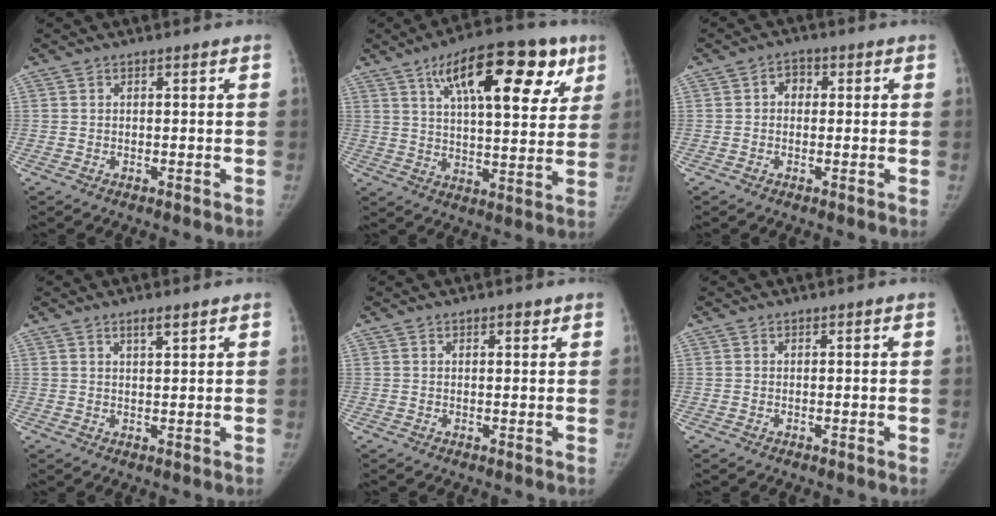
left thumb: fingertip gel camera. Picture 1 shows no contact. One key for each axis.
{"total": 21.8, "fx": 10.6, "fy": 8.7, "fz": 17.0, "tx": -0.217, "ty": -0.013, "tz": 0.160}
{"total": 2.1, "fx": 0.2, "fy": 1.9, "fz": 0.9, "tx": 0.006, "ty": 0.005, "tz": -0.003}
{"total": 2.1, "fx": 1.5, "fy": 0.5, "fz": 1.4, "tx": -0.021, "ty": -0.011, "tz": 0.028}
{"total": 1.0, "fx": 0.7, "fy": 0.4, "fz": 0.5, "tx": -0.002, "ty": -0.003, "tz": 0.010}
{"total": 0.0}